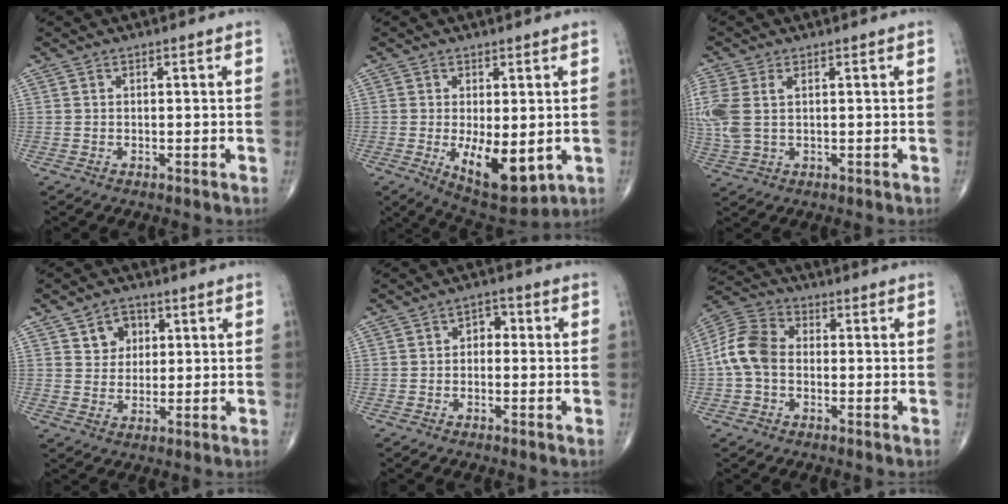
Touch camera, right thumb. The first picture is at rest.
{"total": 10.8, "force": [-2.0, 4.9, 9.5], "torque": [-0.132, -0.024, -0.015]}
{"total": 8.2, "force": [1.4, 4.7, 6.5], "torque": [-0.190, 0.014, 0.039]}
{"total": 5.7, "force": [2.3, 4.6, 2.4], "torque": [-0.010, -0.008, 0.036]}
{"total": 2.9, "force": [-0.1, 2.1, 2.1], "torque": [-0.011, 0.012, -0.012]}
{"total": 9.3, "force": [-0.8, 6.7, 6.4], "torque": [-0.125, 0.028, -0.030]}